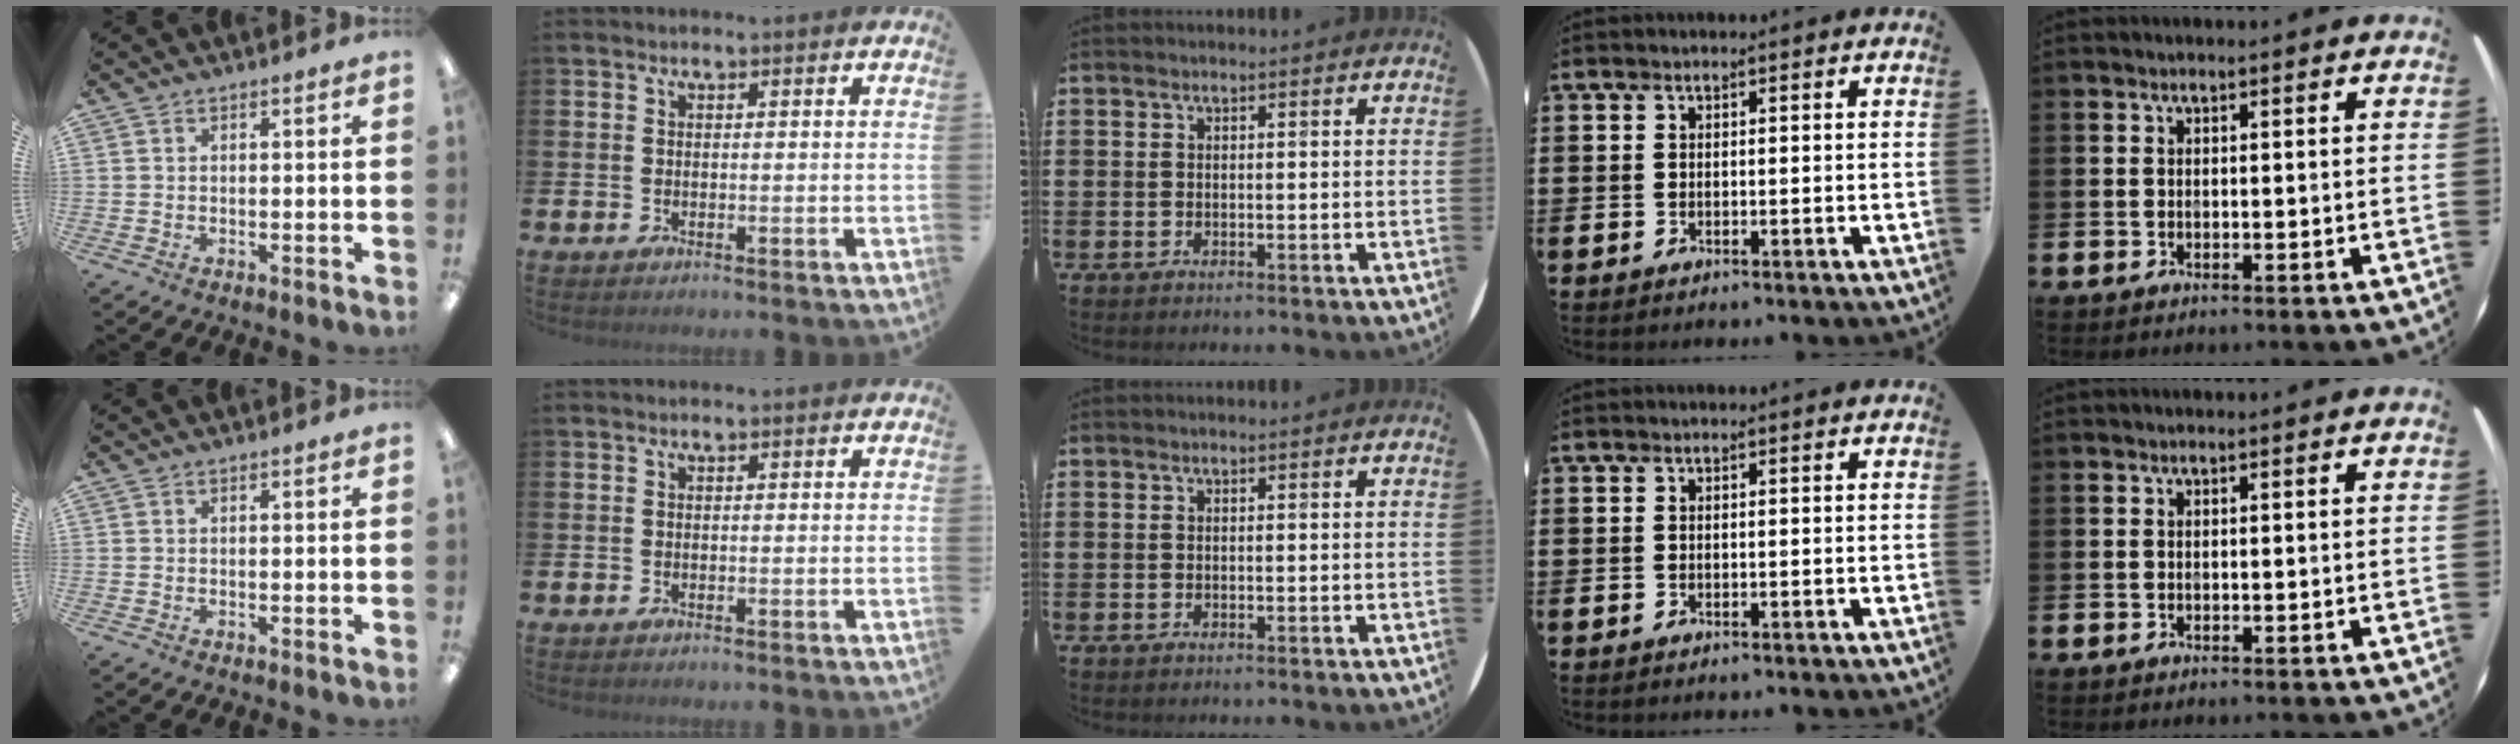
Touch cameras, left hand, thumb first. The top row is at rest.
{}